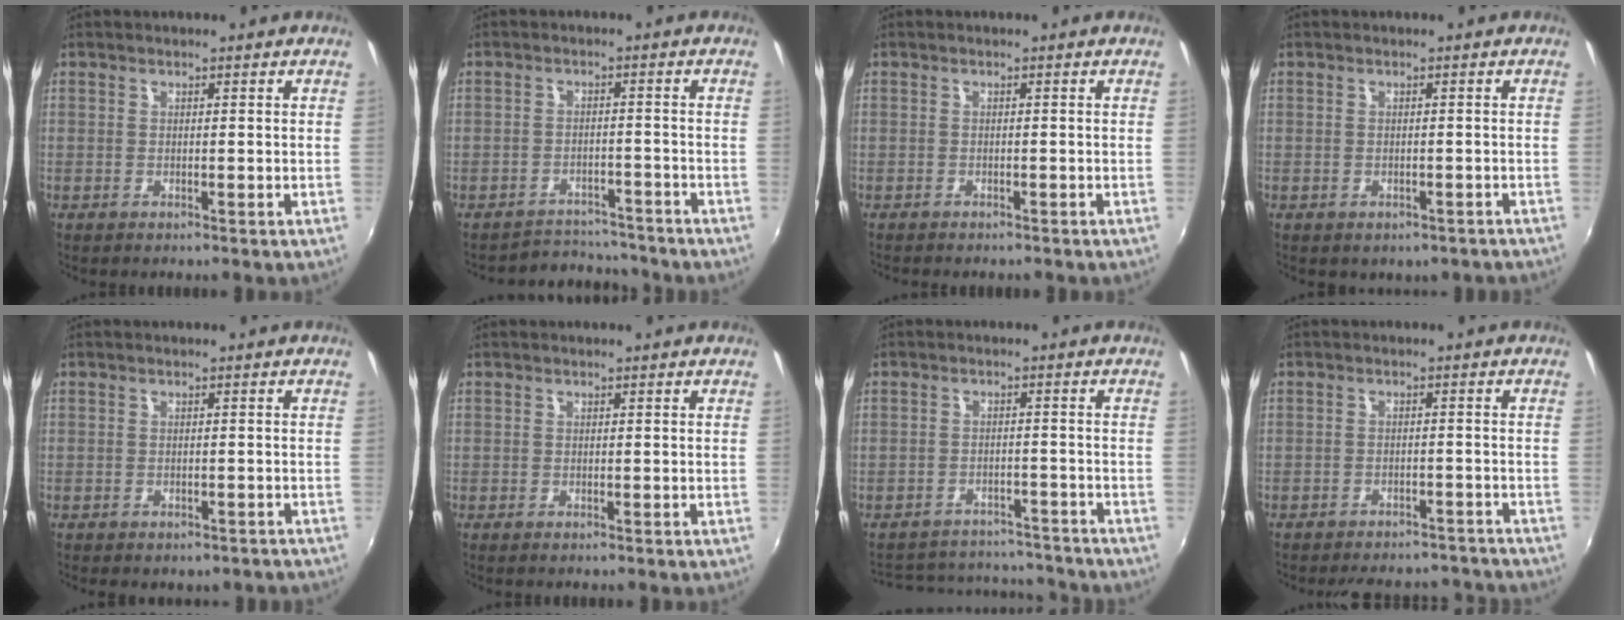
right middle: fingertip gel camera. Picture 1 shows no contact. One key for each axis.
{"total": 6.9, "fx": -6.5, "fy": 2.3, "fz": -0.3, "tx": -0.008, "ty": 0.017, "tz": -0.092}
{"total": 2.2, "fx": -2.0, "fy": 0.8, "fz": 0.6, "tx": -0.018, "ty": -0.011, "tz": -0.031}
{"total": 3.4, "fx": -2.3, "fy": 2.1, "fz": 1.3, "tx": -0.027, "ty": -0.008, "tz": -0.019}
{"total": 4.2, "fx": -3.3, "fy": 2.0, "fz": 1.6, "tx": -0.031, "ty": -0.013, "tz": -0.034}
{"total": 0.0}
{"total": 13.8, "fx": -11.9, "fy": 6.1, "fz": 3.4, "tx": -0.086, "ty": 0.041, "tz": -0.148}
{"total": 13.9, "fx": -12.3, "fy": 4.9, "fz": 4.2, "tx": -0.096, "ty": 0.011, "tz": -0.146}